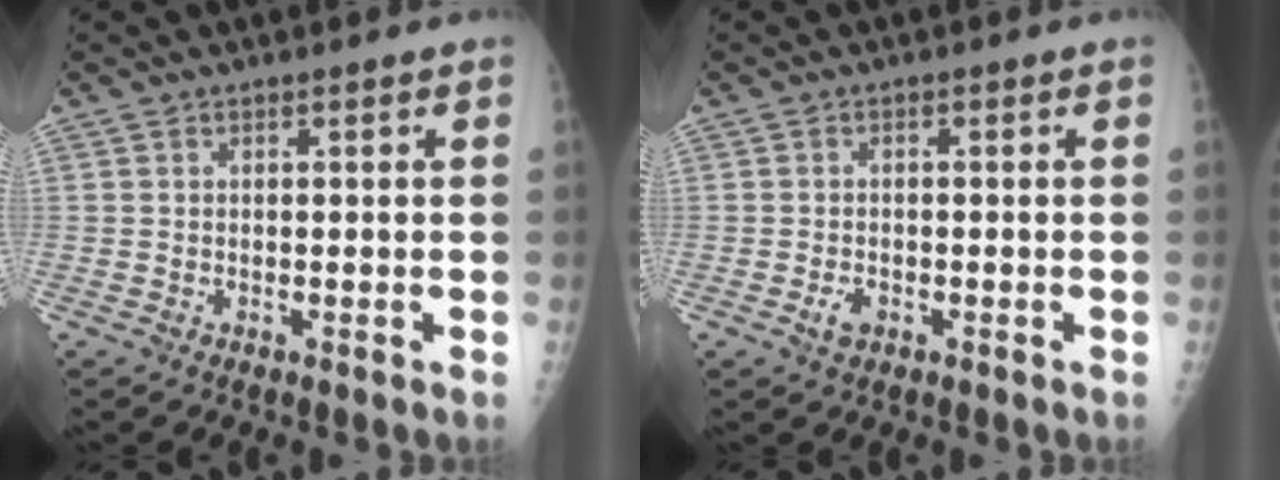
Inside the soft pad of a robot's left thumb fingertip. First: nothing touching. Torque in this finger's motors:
{"motor_torque": [-0.32, 0.20, 0.07, 0.05, 0.00]}